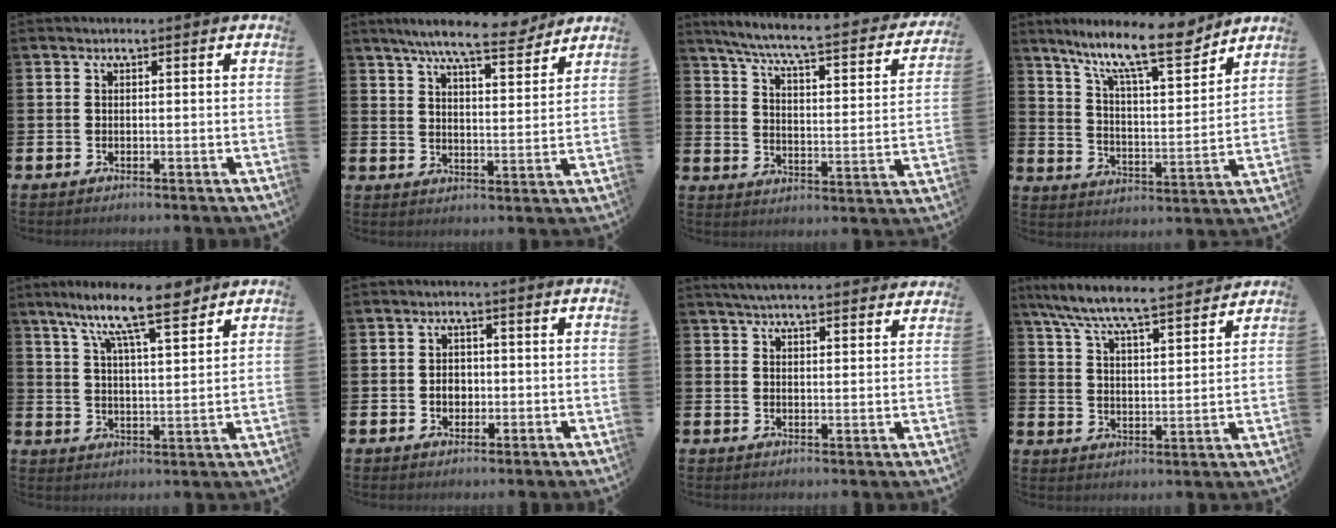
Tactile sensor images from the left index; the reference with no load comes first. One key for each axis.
{"total": 8.6, "fx": 7.8, "fy": 1.0, "fz": 3.6, "tx": -0.067, "ty": -0.040, "tz": 0.135}
{"total": 6.3, "fx": 5.5, "fy": 0.5, "fz": 3.1, "tx": -0.089, "ty": -0.045, "tz": 0.086}
{"total": 13.1, "fx": 10.5, "fy": 2.6, "fz": 7.4, "tx": -0.141, "ty": -0.060, "tz": 0.175}
{"total": 11.3, "fx": 9.0, "fy": 1.9, "fz": 6.6, "tx": -0.126, "ty": -0.038, "tz": 0.153}
{"total": 2.4, "fx": -0.3, "fy": 2.0, "fz": 1.4, "tx": -0.007, "ty": -0.003, "tz": -0.013}
{"total": 4.7, "fx": 4.6, "fy": 0.4, "fz": 1.1, "tx": -0.031, "ty": -0.018, "tz": 0.084}
{"total": 8.0, "fx": 7.6, "fy": 0.6, "fz": 2.7, "tx": -0.086, "ty": -0.048, "tz": 0.133}